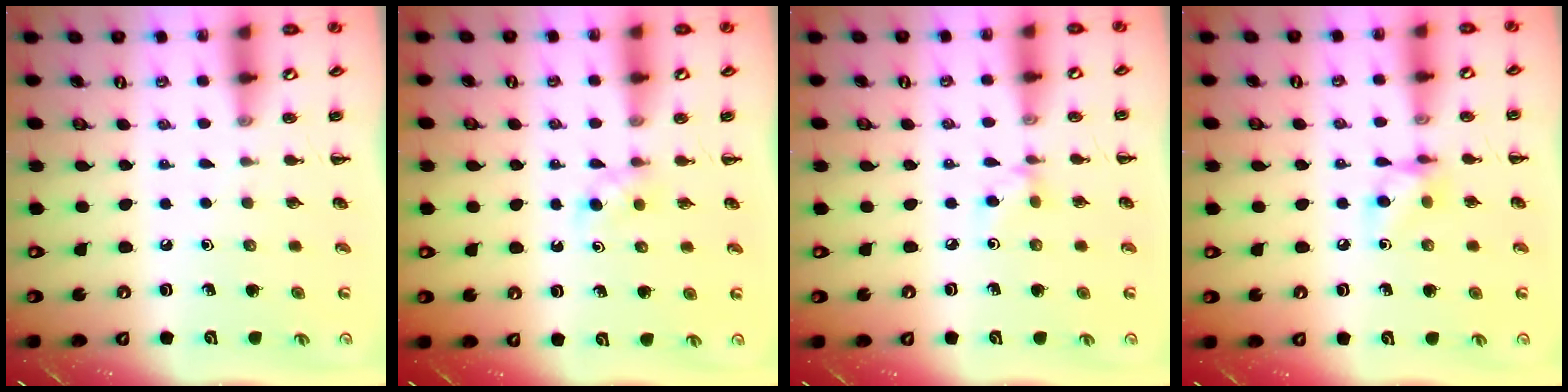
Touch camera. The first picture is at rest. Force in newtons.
{"total": 3.3, "press": 3.1, "slide": 0.9}
{"total": 4.3, "press": 4.0, "slide": 1.5}
{"total": 7.1, "press": 7.1, "slide": 0.2}